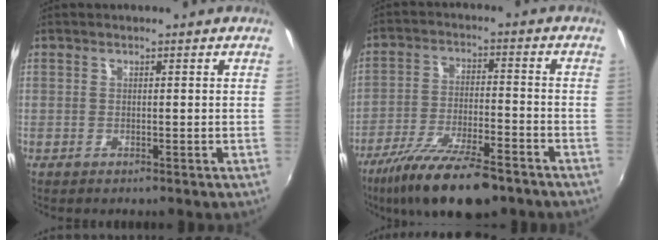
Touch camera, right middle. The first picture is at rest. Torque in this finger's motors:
{"motor_torque": [1.08, -1.05, 0.32, 0.14]}